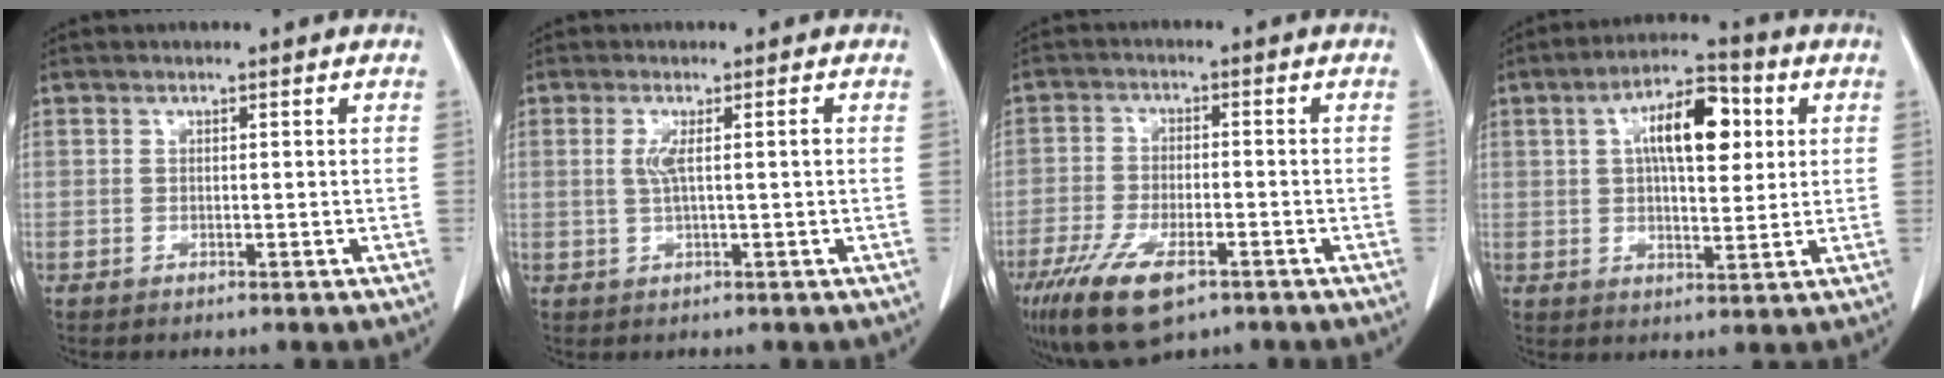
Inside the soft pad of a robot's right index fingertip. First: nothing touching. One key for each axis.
{"total": 2.8, "fx": 0.2, "fy": -0.2, "fz": 2.8, "tx": -0.059, "ty": 0.003, "tz": 0.005}
{"total": 12.3, "fx": -7.5, "fy": 4.3, "fz": 8.8, "tx": -0.173, "ty": -0.022, "tz": -0.128}
{"total": 10.9, "fx": 3.0, "fy": 4.2, "fz": 9.6, "tx": -0.165, "ty": 0.024, "tz": 0.045}